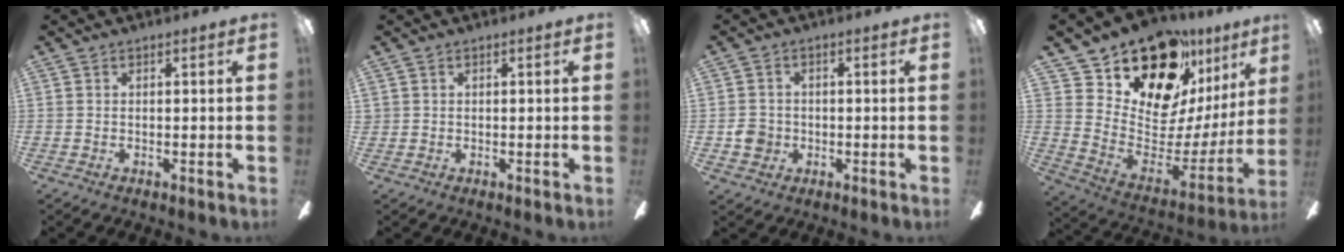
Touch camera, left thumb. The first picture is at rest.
{"total": 0.5, "force": [0.1, 0.5, 0.0], "torque": [0.001, 0.003, 0.002]}
{"total": 4.7, "force": [-1.0, 4.3, 1.5], "torque": [-0.035, 0.004, -0.018]}
{"total": 20.8, "force": [16.5, 9.0, 8.9], "torque": [-0.144, -0.137, 0.298]}